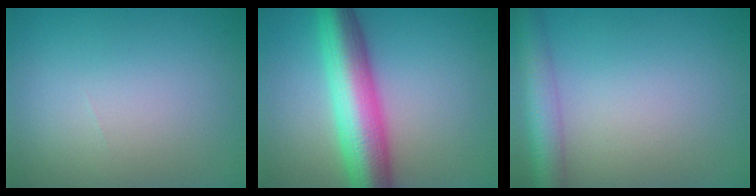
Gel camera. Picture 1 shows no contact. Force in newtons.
{"total": 8.9, "press": 8.9, "slide": 0.3}
{"total": 5.1, "press": 5.1, "slide": 0.2}